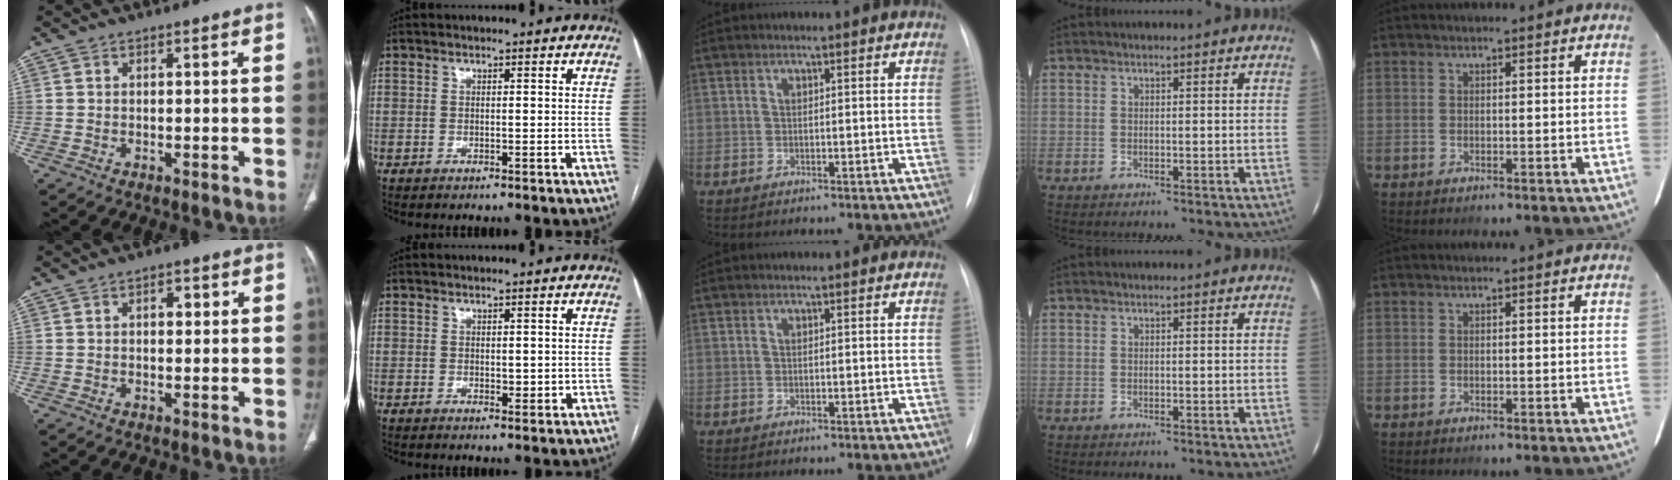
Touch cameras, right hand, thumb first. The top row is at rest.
{"thumb": {"total": 2.5, "force": [0.7, 1.5, 1.9], "torque": [-0.018, 0.001, 0.008]}, "index": {"total": 1.7, "force": [0.2, 1.0, 1.4], "torque": [-0.016, -0.005, 0.007]}}